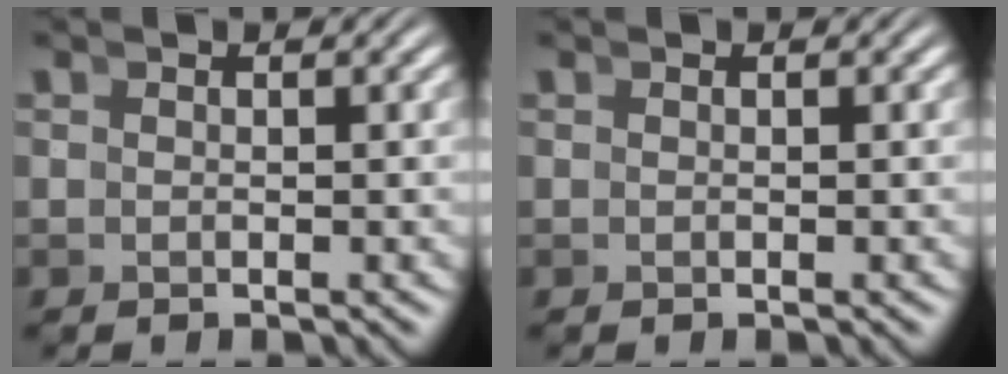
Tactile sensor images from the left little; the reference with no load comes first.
{"total": 0.0}